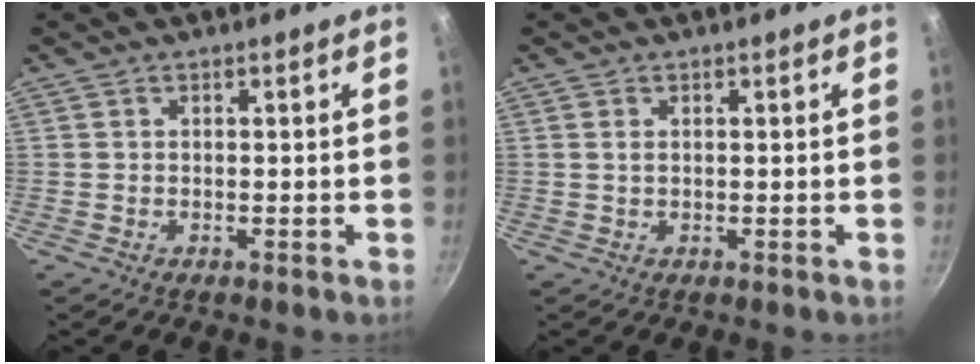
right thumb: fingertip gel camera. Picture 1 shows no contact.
{"total": 1.1, "force": [0.3, 0.6, 0.8], "torque": [-0.015, 0.002, 0.006]}